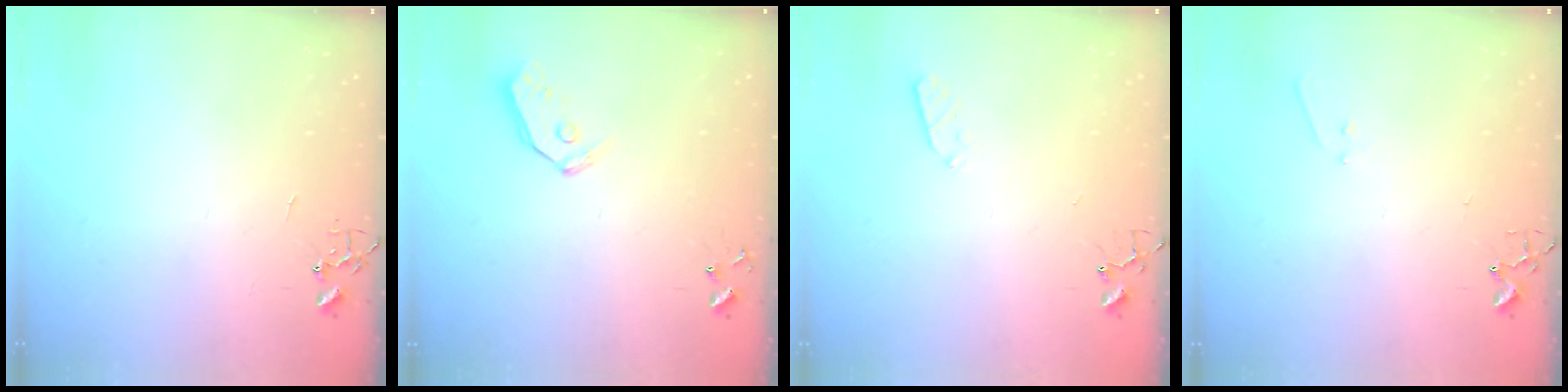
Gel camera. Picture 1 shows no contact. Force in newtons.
{"total": 6.9, "press": 6.9, "slide": 0.7}
{"total": 3.5, "press": 3.4, "slide": 0.5}
{"total": 5.7, "press": 5.7, "slide": 0.7}